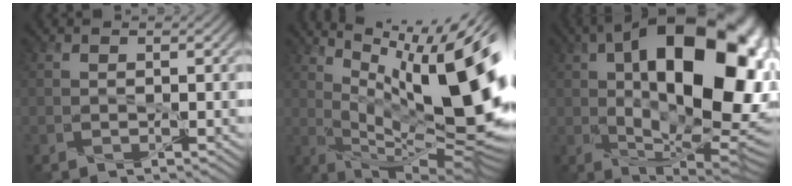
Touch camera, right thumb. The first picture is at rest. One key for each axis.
{"total": 17.5, "fx": 4.8, "fy": 4.6, "fz": 16.2, "tx": -0.244, "ty": 0.011, "tz": 0.103}
{"total": 20.7, "fx": 3.5, "fy": 10.6, "fz": 17.5, "tx": -0.260, "ty": 0.017, "tz": 0.057}